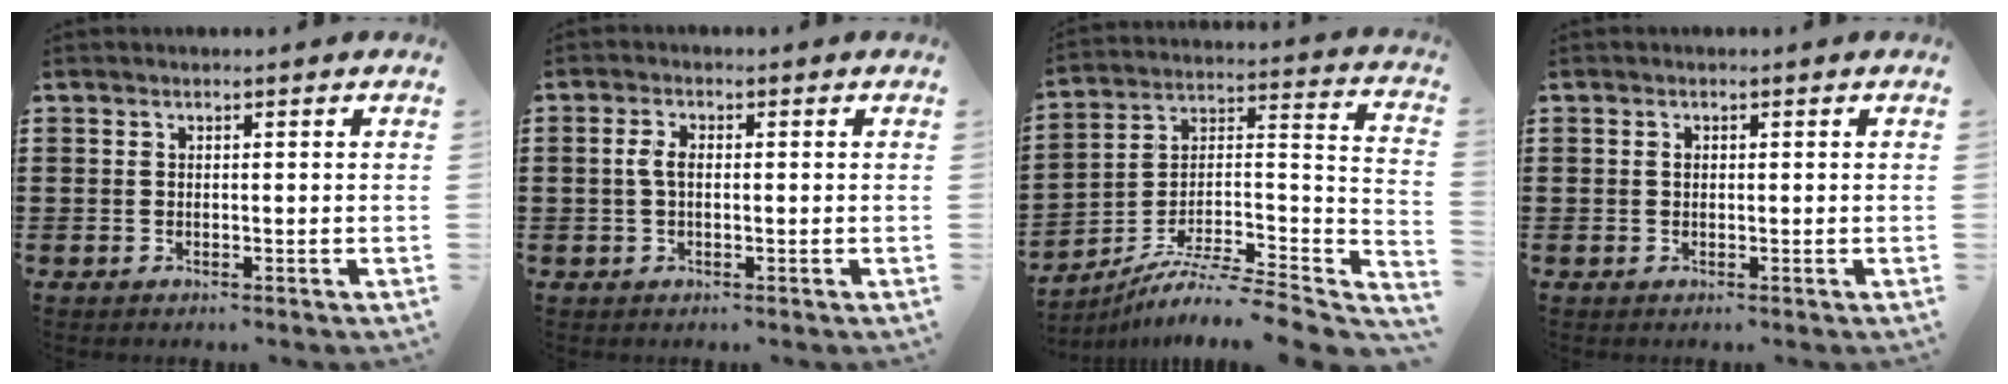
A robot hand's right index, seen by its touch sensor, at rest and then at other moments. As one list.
[{"total": 2.6, "force": [-0.1, 1.2, 2.3], "torque": [-0.060, -0.002, -0.007]}, {"total": 7.5, "force": [-6.0, 0.8, 4.4], "torque": [-0.079, -0.003, -0.122]}, {"total": 0.5, "force": [0.1, 0.4, 0.4], "torque": [-0.009, -0.001, 0.002]}]